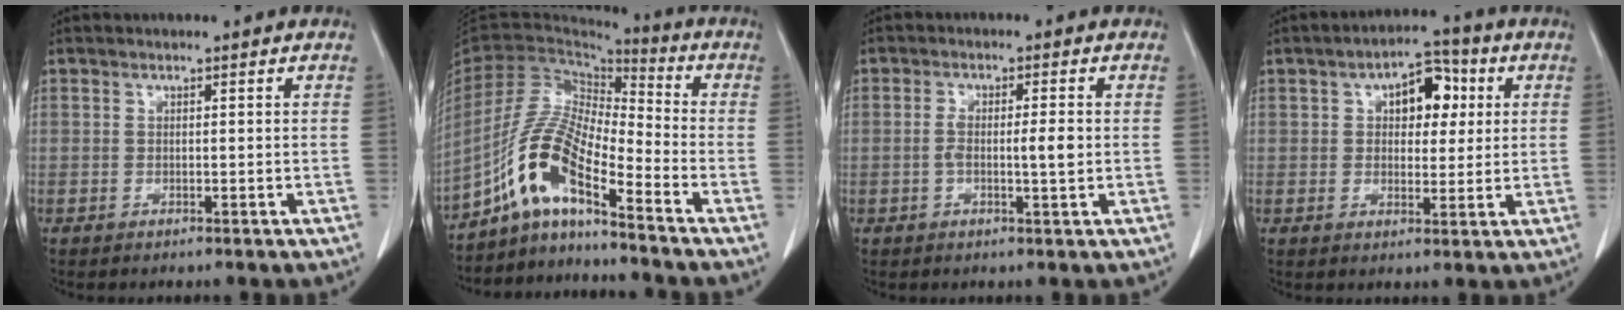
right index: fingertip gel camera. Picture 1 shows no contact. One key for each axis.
{"total": 11.1, "fx": -7.2, "fy": 1.9, "fz": 8.2, "tx": -0.181, "ty": 0.013, "tz": -0.138}
{"total": 3.8, "fx": -0.5, "fy": 0.7, "fz": 3.7, "tx": -0.067, "ty": 0.004, "tz": -0.006}
{"total": 7.5, "fx": 2.2, "fy": 4.2, "fz": 5.8, "tx": -0.078, "ty": 0.026, "tz": 0.033}